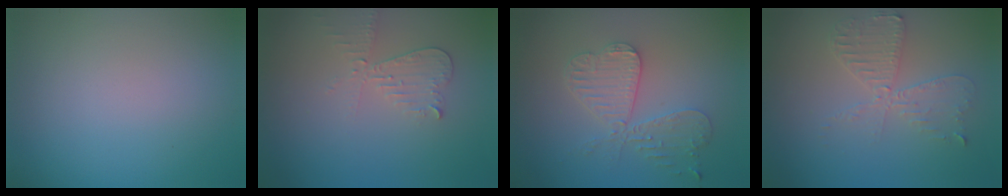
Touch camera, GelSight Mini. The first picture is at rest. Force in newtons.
{"total": 2.2, "press": 2.2, "slide": 0.1}
{"total": 4.2, "press": 3.6, "slide": 2.0}
{"total": 3.6, "press": 3.0, "slide": 1.9}